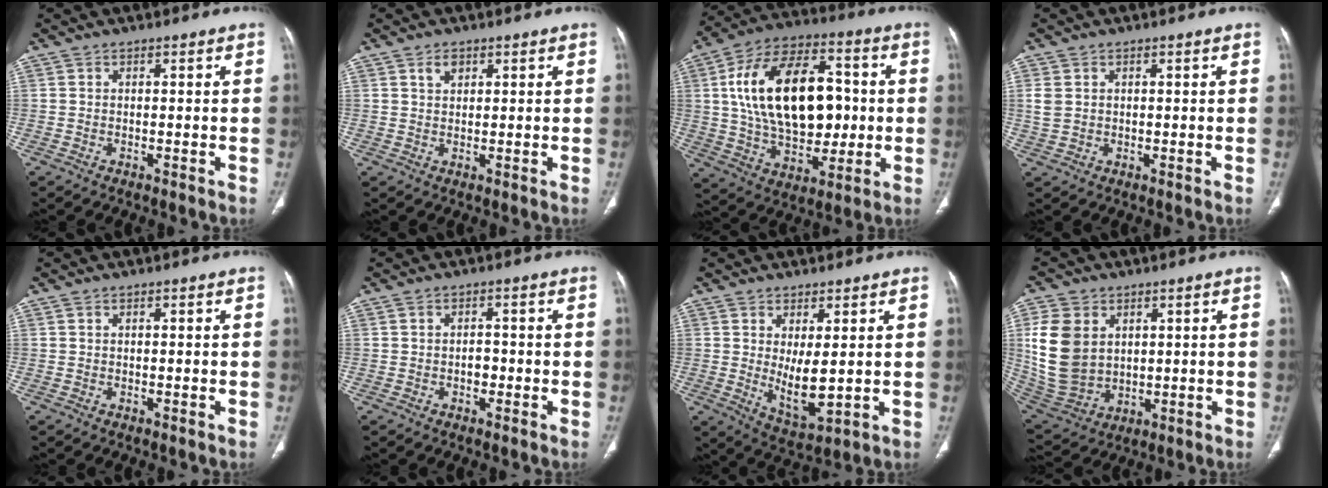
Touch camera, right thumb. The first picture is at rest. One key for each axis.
{"total": 2.2, "fx": 1.2, "fy": 1.4, "fz": 1.2, "tx": -0.016, "ty": -0.005, "tz": 0.024}
{"total": 24.8, "fx": 2.4, "fy": 14.9, "fz": 19.6, "tx": -0.311, "ty": 0.014, "tz": 0.047}
{"total": 3.0, "fx": 0.7, "fy": 2.4, "fz": 1.7, "tx": -0.037, "ty": 0.003, "tz": 0.018}
{"total": 0.0}
{"total": 1.8, "fx": -0.6, "fy": 1.3, "fz": 1.2, "tx": -0.007, "ty": 0.007, "tz": -0.011}
{"total": 7.6, "fx": 0.7, "fy": 2.8, "fz": 7.0, "tx": -0.112, "ty": -0.027, "tz": 0.028}
{"total": 14.1, "fx": 3.3, "fy": 10.6, "fz": 8.7, "tx": -0.162, "ty": -0.012, "tz": 0.081}